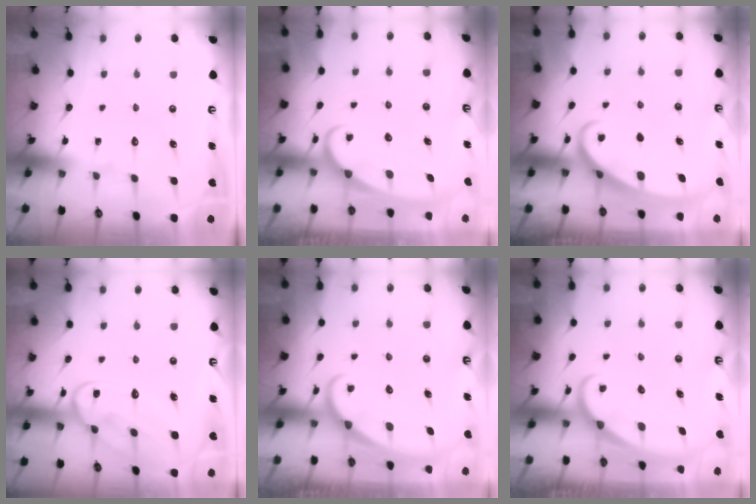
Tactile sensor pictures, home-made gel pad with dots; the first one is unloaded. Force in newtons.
{"total": 2.5, "press": 2.4, "slide": 0.4}
{"total": 2.6, "press": 2.6, "slide": 0.4}
{"total": 12.9, "press": 12.9, "slide": 0.9}
{"total": 1.8, "press": 1.8, "slide": 0.1}
{"total": 1.8, "press": 1.8, "slide": 0.1}